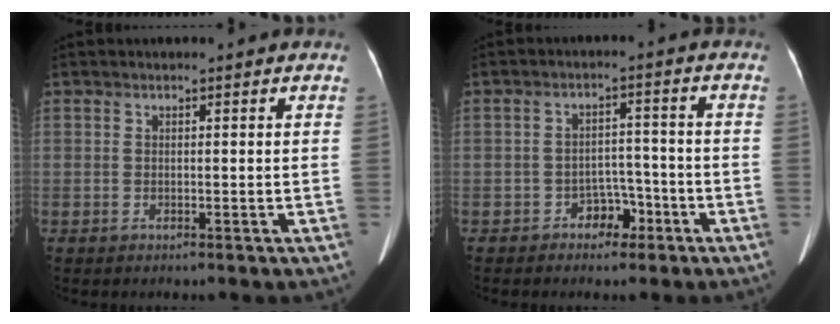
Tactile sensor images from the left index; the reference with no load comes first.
{"total": 3.8, "force": [-2.4, 2.5, 1.6], "torque": [-0.021, 0.015, -0.036]}